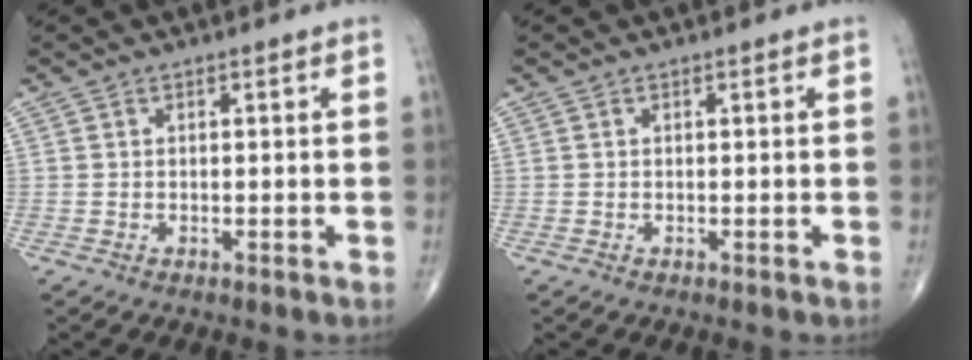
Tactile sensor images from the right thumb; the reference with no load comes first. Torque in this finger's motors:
{"motor_torque": [-0.04, 0.18, 0.03, 0.16, -0.01]}